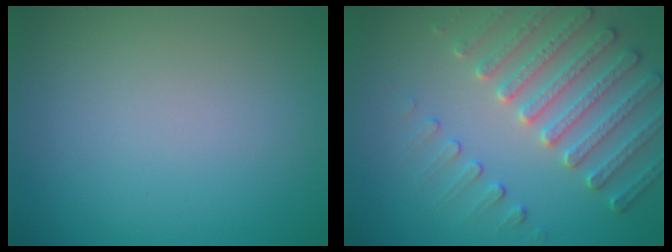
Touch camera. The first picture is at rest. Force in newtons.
{"total": 4.7, "press": 4.4, "slide": 1.7}